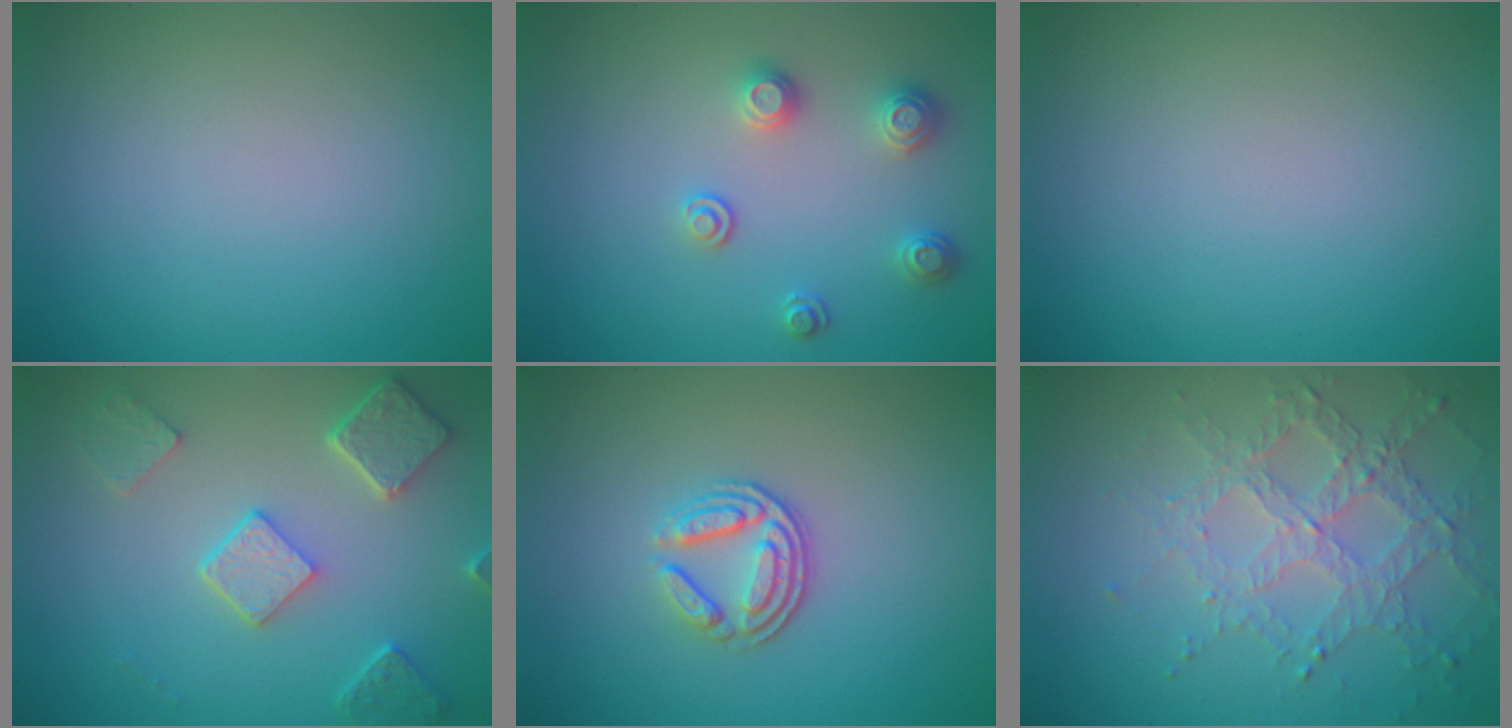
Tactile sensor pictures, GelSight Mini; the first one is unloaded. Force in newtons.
{"total": 2.4, "press": 2.4, "slide": 0.4}
{"total": 0.0}
{"total": 4.8, "press": 3.8, "slide": 3.0}
{"total": 3.4, "press": 2.6, "slide": 2.3}
{"total": 4.5, "press": 3.3, "slide": 3.1}